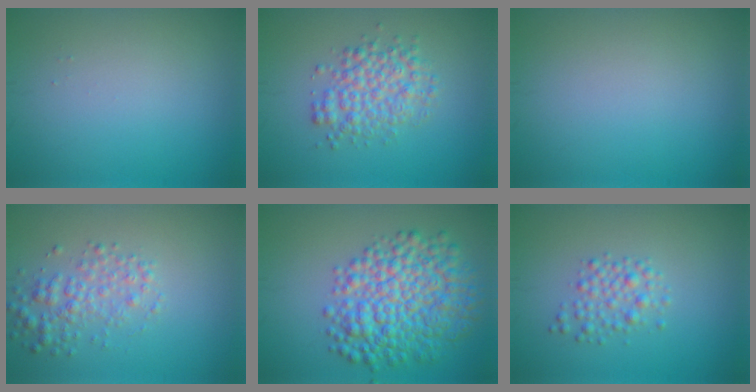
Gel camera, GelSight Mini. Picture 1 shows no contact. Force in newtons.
{"total": 4.1, "press": 4.1, "slide": 0.1}
{"total": 0.0}
{"total": 3.0, "press": 3.0, "slide": 0.0}
{"total": 8.6, "press": 8.6, "slide": 0.1}
{"total": 2.2, "press": 2.2, "slide": 0.1}